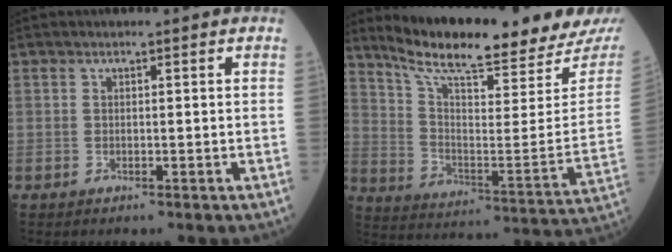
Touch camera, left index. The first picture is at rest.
{"total": 20.8, "force": [18.6, 0.3, 9.4], "torque": [-0.161, -0.067, 0.276]}